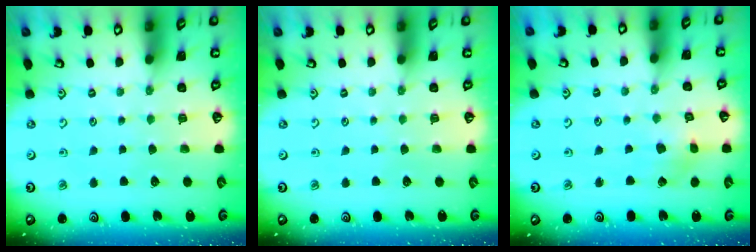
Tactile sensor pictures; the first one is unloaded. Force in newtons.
{"total": 0.0}
{"total": 2.8, "press": 2.8, "slide": 0.4}